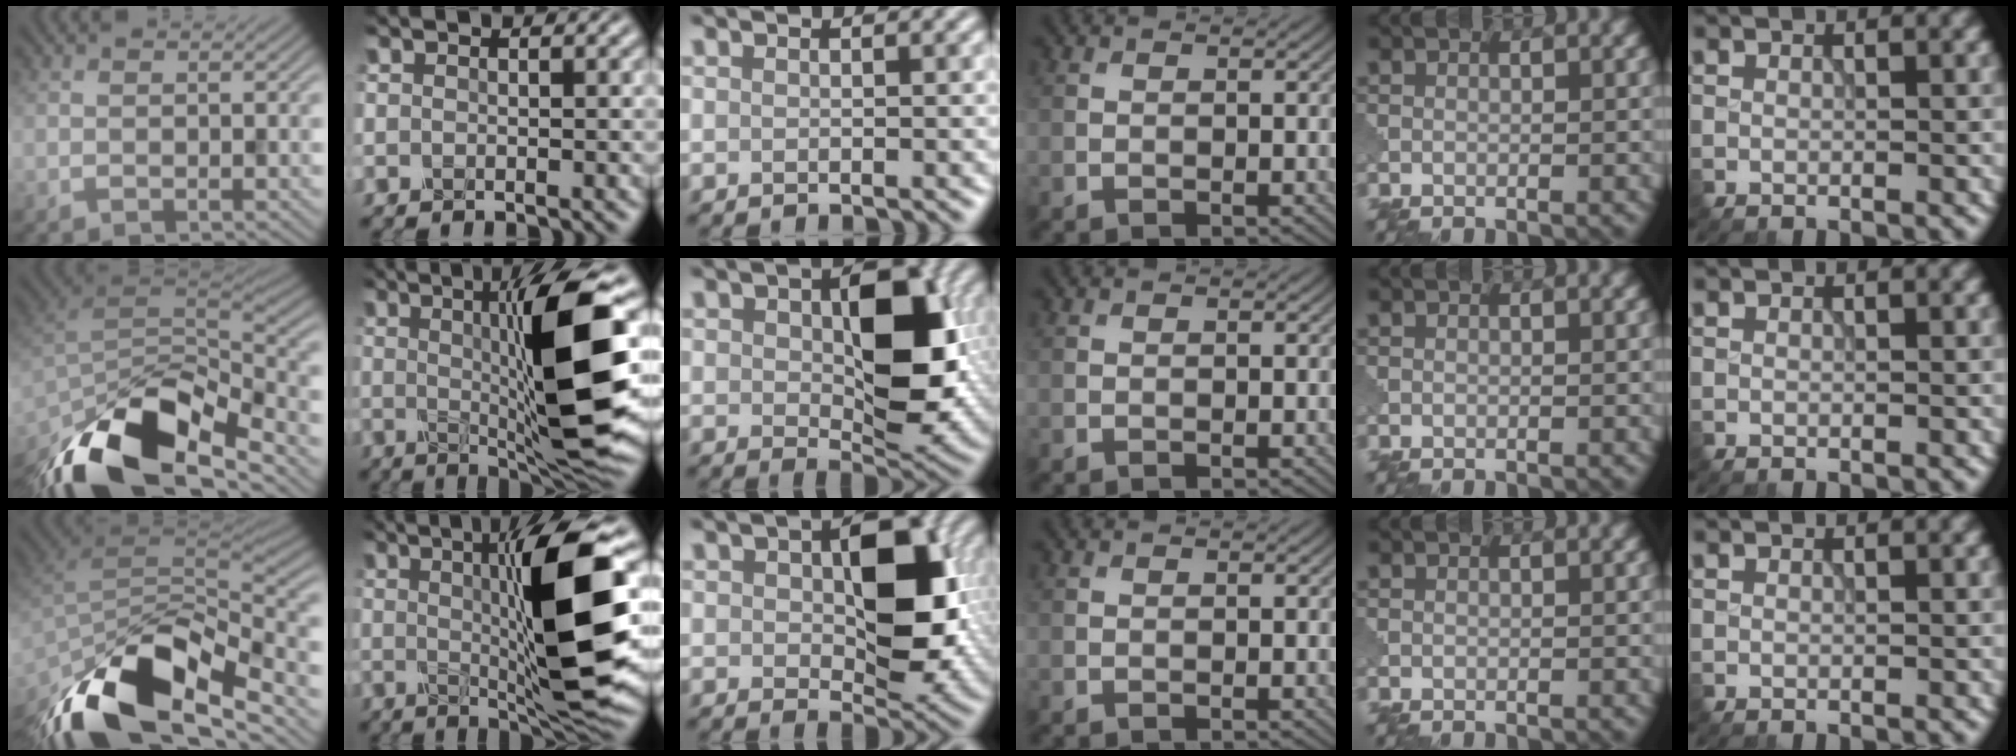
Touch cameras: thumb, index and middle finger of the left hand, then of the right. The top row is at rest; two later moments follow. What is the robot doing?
{"motion": "shake", "object": "sieve"}